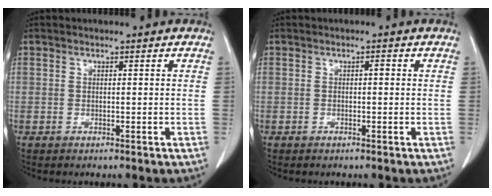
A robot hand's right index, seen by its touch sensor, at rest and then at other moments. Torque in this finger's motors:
{"motor_torque": [-0.03, 0.04, 0.00, 0.00]}